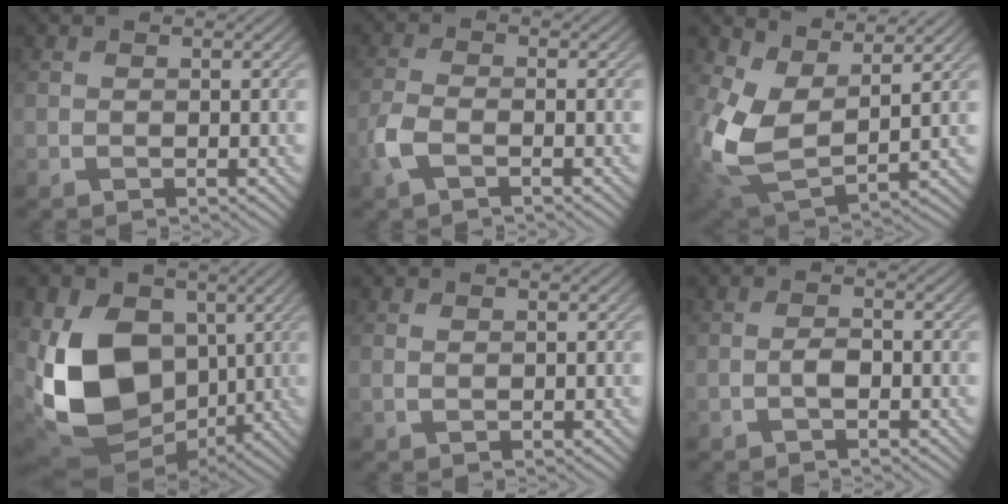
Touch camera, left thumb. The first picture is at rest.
{"total": 3.5, "force": [-1.8, 1.4, 2.6], "torque": [-0.070, -0.003, -0.046]}
{"total": 9.7, "force": [3.0, 5.5, 7.4], "torque": [-0.192, -0.013, 0.061]}
{"total": 17.3, "force": [-0.7, 12.1, 12.3], "torque": [-0.265, -0.027, -0.005]}
{"total": 0.6, "force": [0.3, 0.3, 0.4], "torque": [-0.011, -0.001, 0.007]}
{"total": 1.7, "force": [-0.6, 0.7, 1.4], "torque": [-0.026, 0.004, -0.015]}